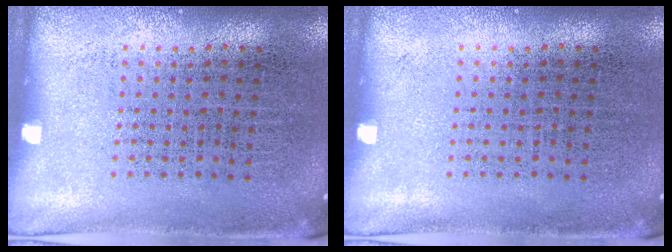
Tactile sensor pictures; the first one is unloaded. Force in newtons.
{"total": 0.0}